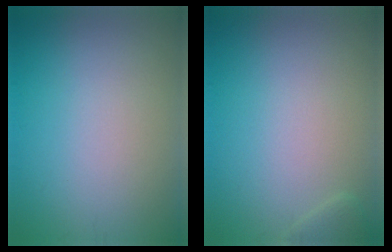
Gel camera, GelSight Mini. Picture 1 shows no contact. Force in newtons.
{"total": 0.9, "press": 0.9, "slide": 0.1}